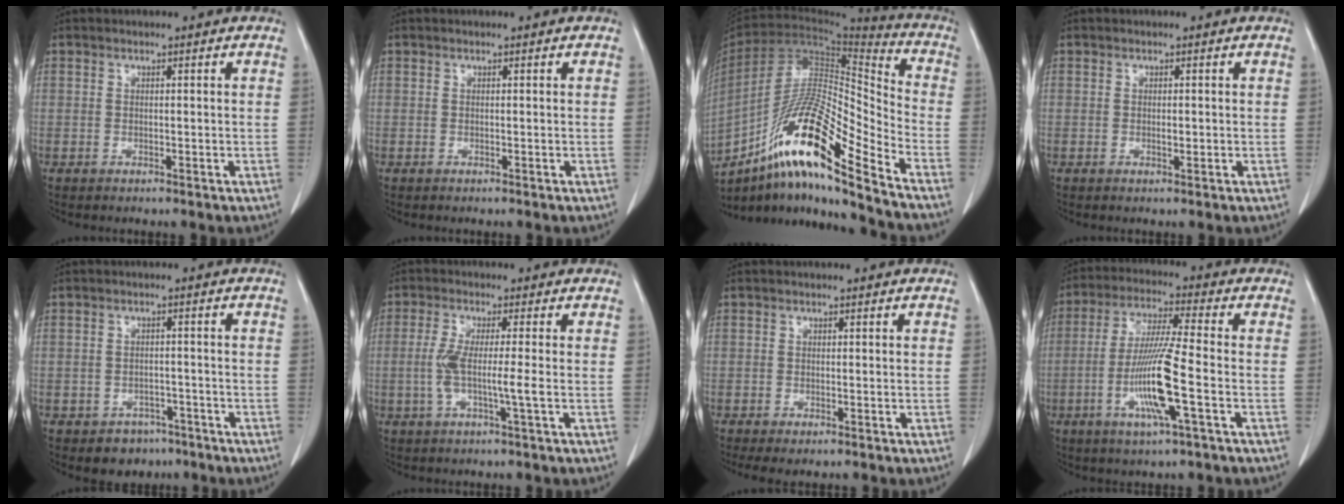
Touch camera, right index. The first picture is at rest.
{"total": 0.0}
{"total": 19.7, "force": [-12.3, 1.6, 15.3], "torque": [-0.296, -0.010, -0.222]}
{"total": 0.9, "force": [-0.1, 0.3, 0.8], "torque": [-0.015, -0.001, -0.001]}
{"total": 4.3, "force": [-3.0, 3.0, 0.8], "torque": [-0.007, 0.010, -0.036]}
{"total": 5.0, "force": [-0.9, -0.3, 4.9], "torque": [-0.105, -0.004, -0.021]}
{"total": 3.1, "force": [-2.3, 0.9, 1.9], "torque": [-0.029, -0.010, -0.032]}
{"total": 11.4, "force": [-3.3, -0.3, 11.0], "torque": [-0.219, -0.013, -0.068]}